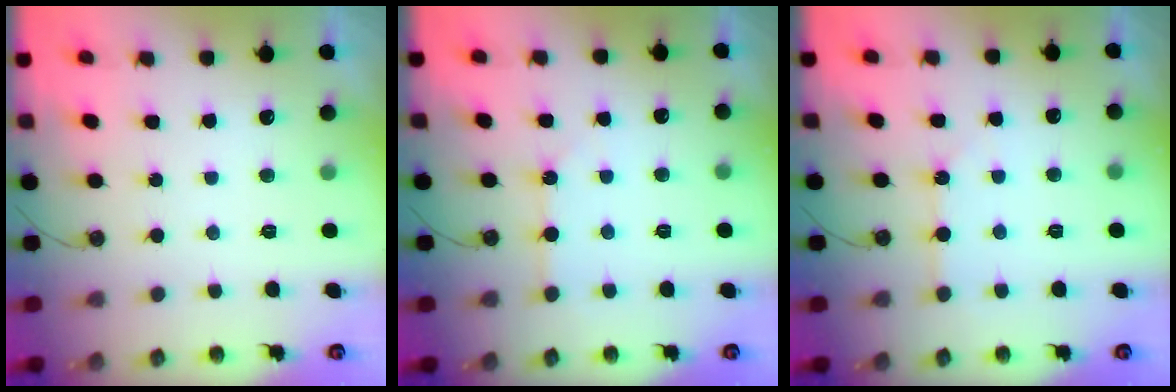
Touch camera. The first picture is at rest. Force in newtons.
{"total": 2.7, "press": 2.7, "slide": 0.3}
{"total": 2.7, "press": 2.7, "slide": 0.3}